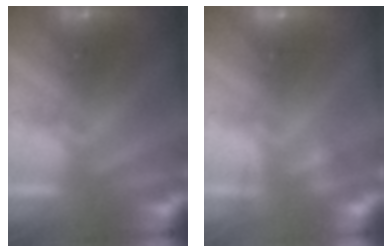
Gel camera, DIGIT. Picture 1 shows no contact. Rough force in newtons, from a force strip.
{"total": 2.2}